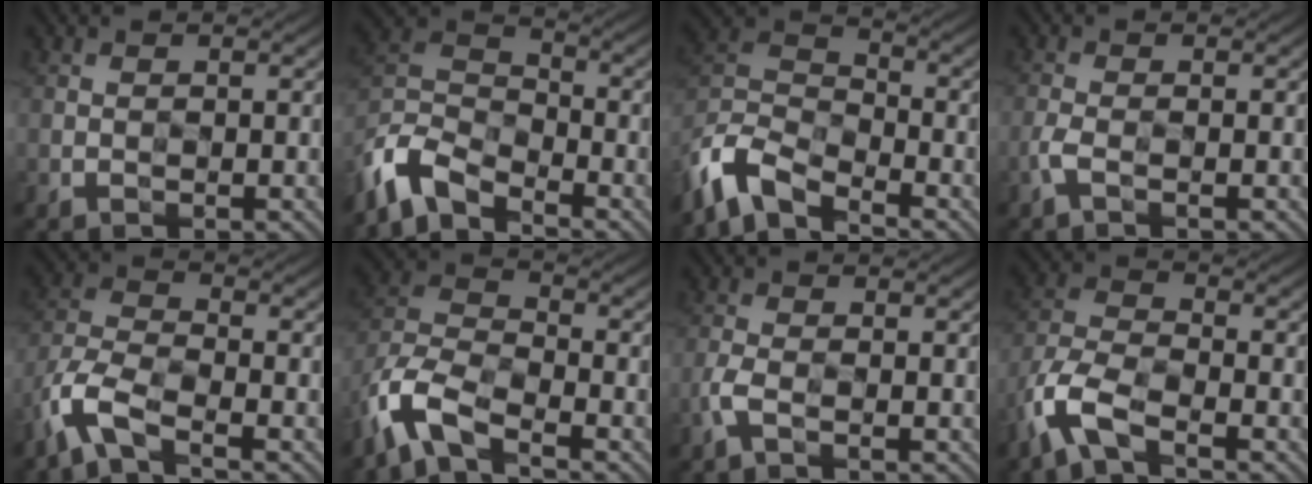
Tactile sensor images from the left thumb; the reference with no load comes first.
{"total": 8.5, "force": [-7.0, 3.1, 3.9], "torque": [-0.095, -0.005, -0.161]}
{"total": 9.0, "force": [-7.3, 2.9, 4.4], "torque": [-0.108, -0.005, -0.165]}
{"total": 1.7, "force": [-0.9, 0.4, 1.4], "torque": [-0.042, 0.003, -0.022]}
{"total": 6.8, "force": [-4.6, 2.1, 4.6], "torque": [-0.115, -0.003, -0.111]}
{"total": 9.0, "force": [-6.2, 3.0, 5.8], "torque": [-0.134, -0.003, -0.146]}
{"total": 2.2, "force": [-1.1, 0.7, 1.7], "torque": [-0.053, 0.002, -0.029]}
{"total": 7.1, "force": [-4.6, 2.5, 4.9], "torque": [-0.122, -0.002, -0.112]}